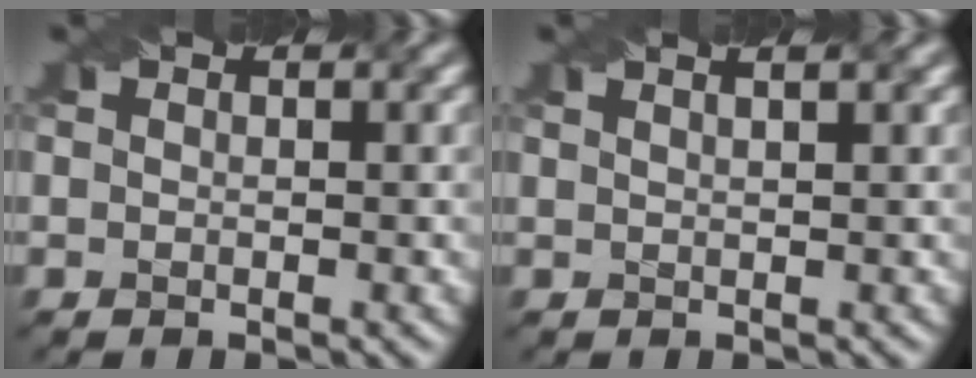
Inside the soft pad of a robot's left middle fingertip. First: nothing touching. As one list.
[{"total": 4.6, "force": [2.6, 2.3, 3.0], "torque": [-0.008, 0.040, -0.003]}]